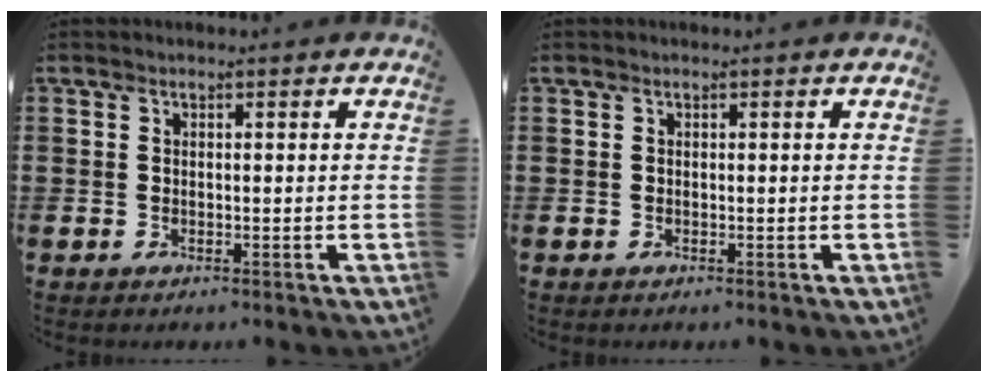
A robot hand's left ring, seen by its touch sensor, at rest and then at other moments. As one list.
[{"total": 0.0}]